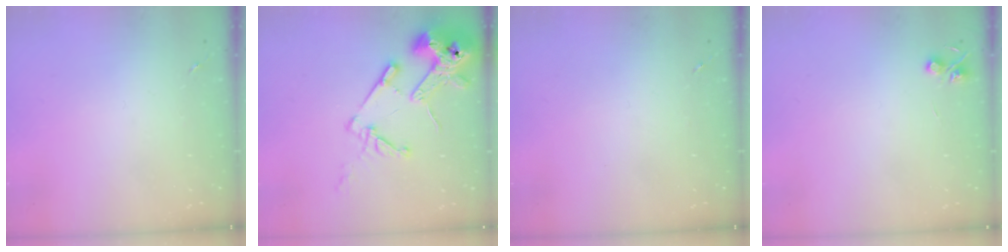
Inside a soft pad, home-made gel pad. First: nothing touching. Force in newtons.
{"total": 17.2, "press": 17.1, "slide": 2.1}
{"total": 0.0}
{"total": 4.6, "press": 4.6, "slide": 0.6}